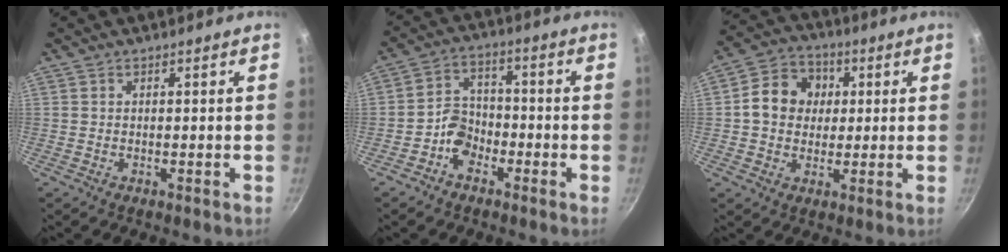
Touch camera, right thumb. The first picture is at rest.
{"total": 6.2, "force": [-3.3, 4.5, 2.8], "torque": [-0.022, 0.039, -0.068]}
{"total": 10.3, "force": [1.4, 8.8, 5.1], "torque": [-0.060, 0.014, 0.008]}